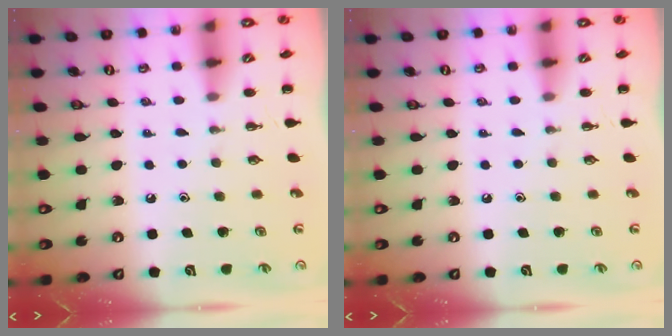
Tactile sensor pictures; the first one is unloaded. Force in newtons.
{"total": 0.0}